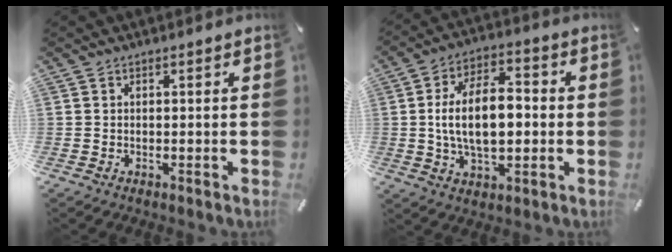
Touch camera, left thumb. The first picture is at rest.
{"total": 14.6, "force": [-0.6, 8.4, 11.9], "torque": [-0.223, 0.005, -0.015]}